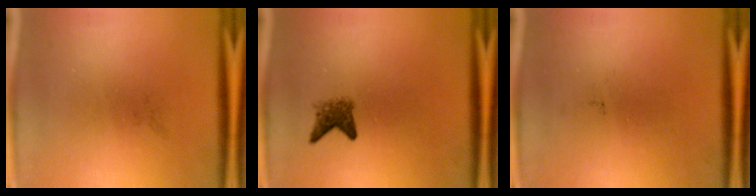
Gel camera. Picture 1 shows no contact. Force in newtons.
{"total": 2.3}
{"total": 0.0}